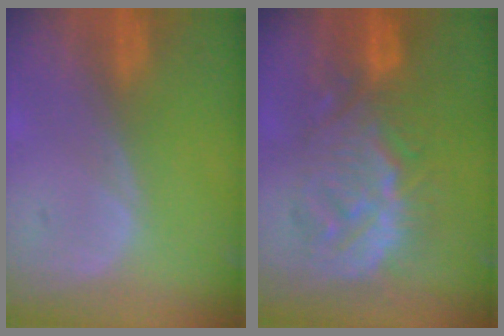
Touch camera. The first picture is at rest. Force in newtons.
{"total": 9.6, "press": 9.6, "slide": 0.4}